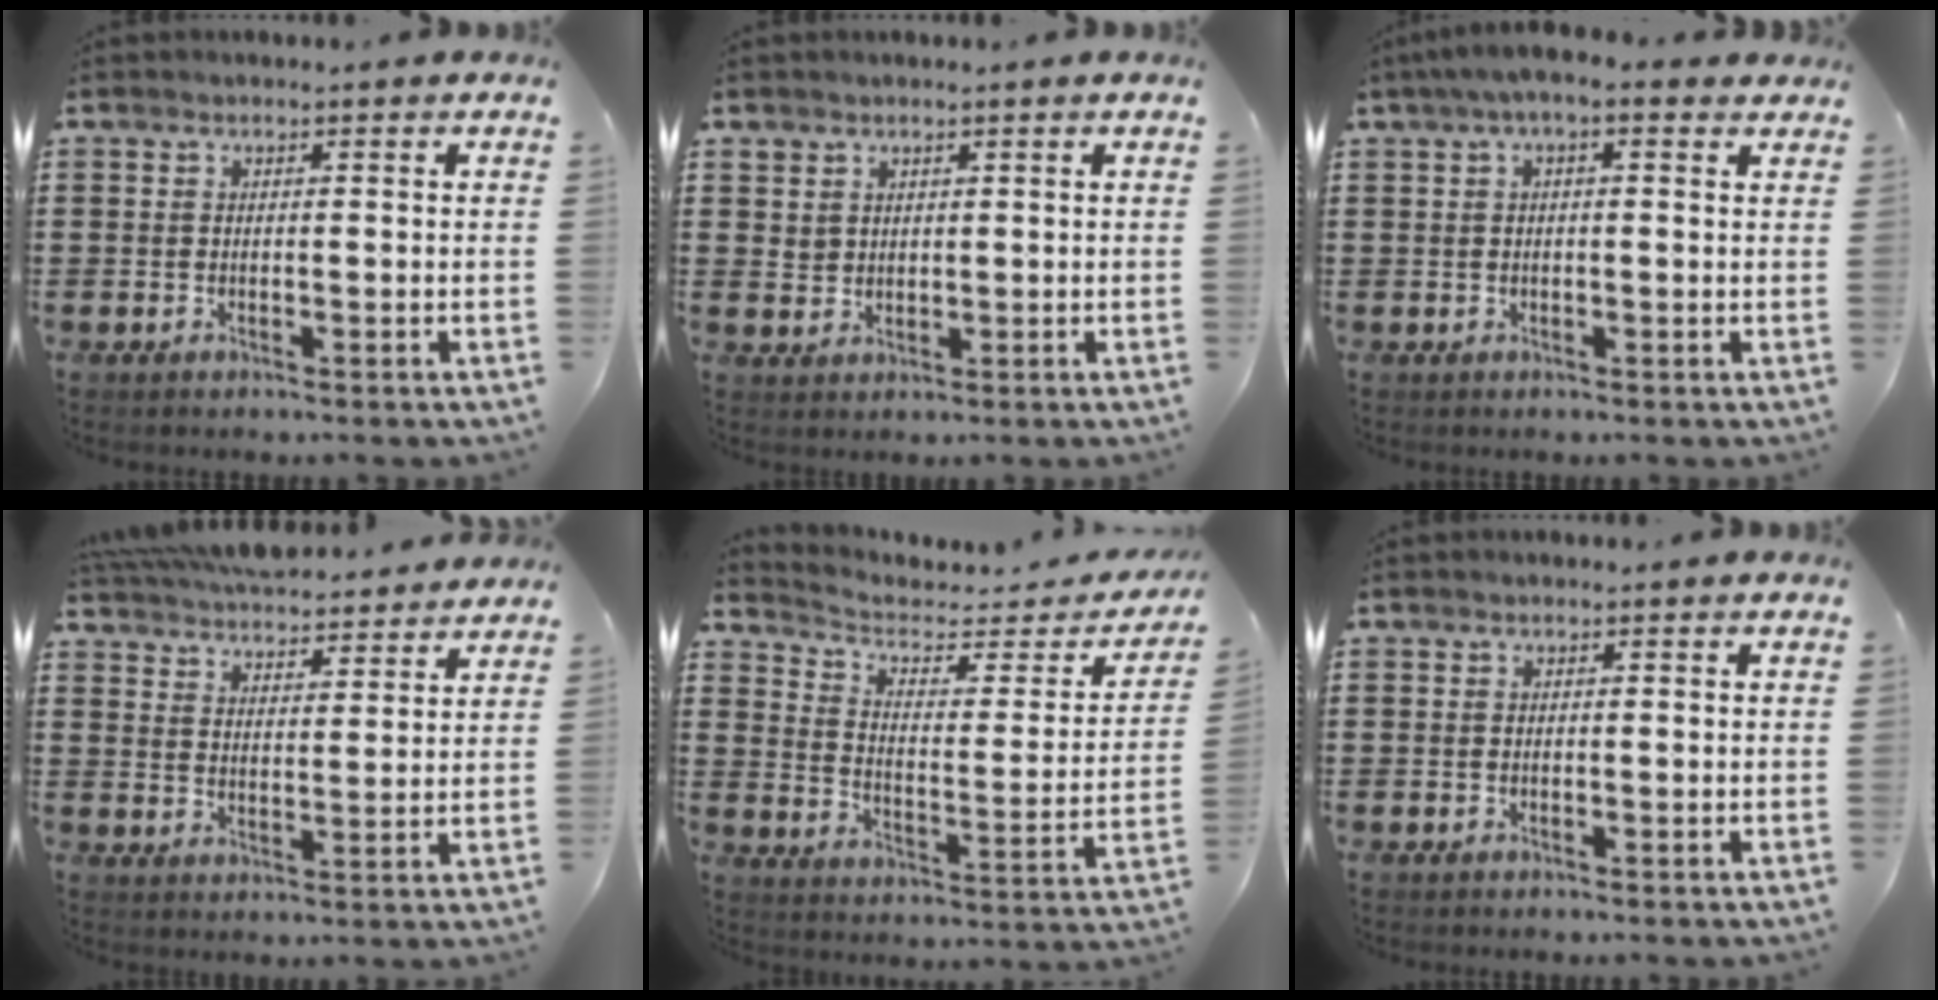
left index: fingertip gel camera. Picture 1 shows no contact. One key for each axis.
{"total": 2.2, "fx": 1.4, "fy": 1.8, "fz": 0.1, "tx": -0.010, "ty": 0.007, "tz": 0.026}
{"total": 3.0, "fx": 1.1, "fy": 0.8, "fz": 2.6, "tx": -0.051, "ty": 0.008, "tz": 0.017}
{"total": 5.6, "fx": 5.5, "fy": 0.6, "fz": 0.9, "tx": -0.043, "ty": -0.029, "tz": 0.097}
{"total": 3.7, "fx": 2.6, "fy": 1.8, "fz": 2.0, "tx": -0.055, "ty": -0.015, "tz": 0.036}
{"total": 0.0}